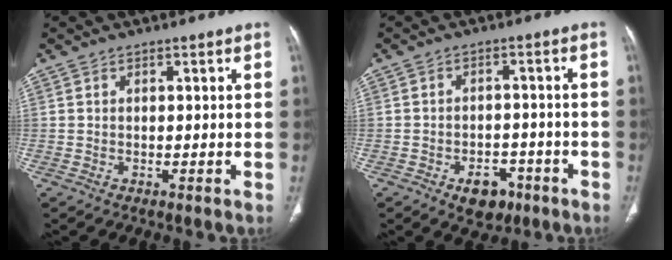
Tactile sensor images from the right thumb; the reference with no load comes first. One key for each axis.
{"total": 6.3, "fx": -3.4, "fy": 4.2, "fz": 3.3, "tx": -0.021, "ty": 0.023, "tz": -0.044}